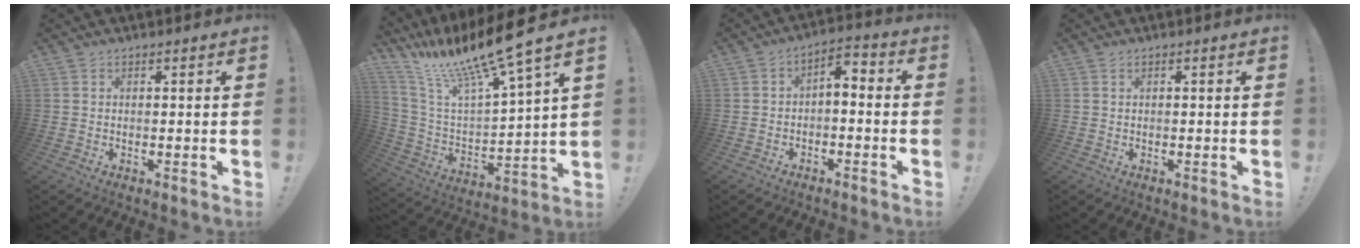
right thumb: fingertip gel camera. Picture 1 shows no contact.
{"total": 17.9, "force": [14.5, 1.5, 10.4], "torque": [-0.187, -0.116, 0.235]}
{"total": 4.6, "force": [-2.6, 2.3, 3.1], "torque": [-0.038, 0.013, -0.047]}
{"total": 0.6, "force": [0.5, 0.2, 0.2], "torque": [-0.006, 0.001, 0.009]}